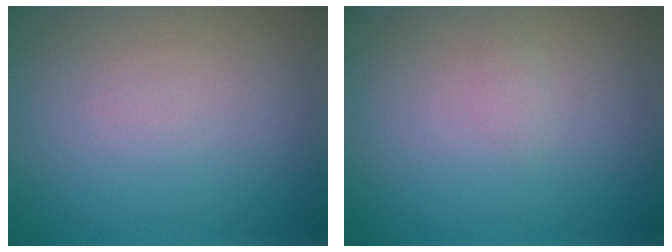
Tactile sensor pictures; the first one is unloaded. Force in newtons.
{"total": 0.5, "press": 0.5, "slide": 0.0}